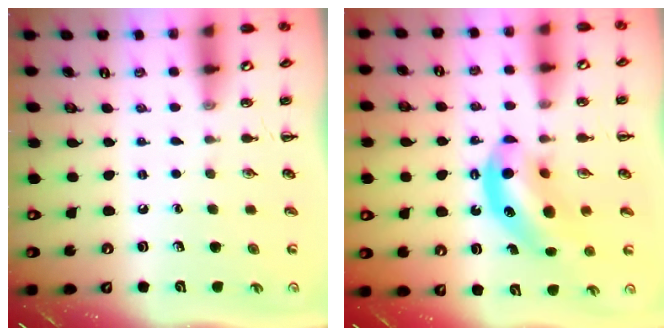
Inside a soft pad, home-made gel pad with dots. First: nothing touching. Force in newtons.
{"total": 11.3, "press": 11.0, "slide": 2.8}